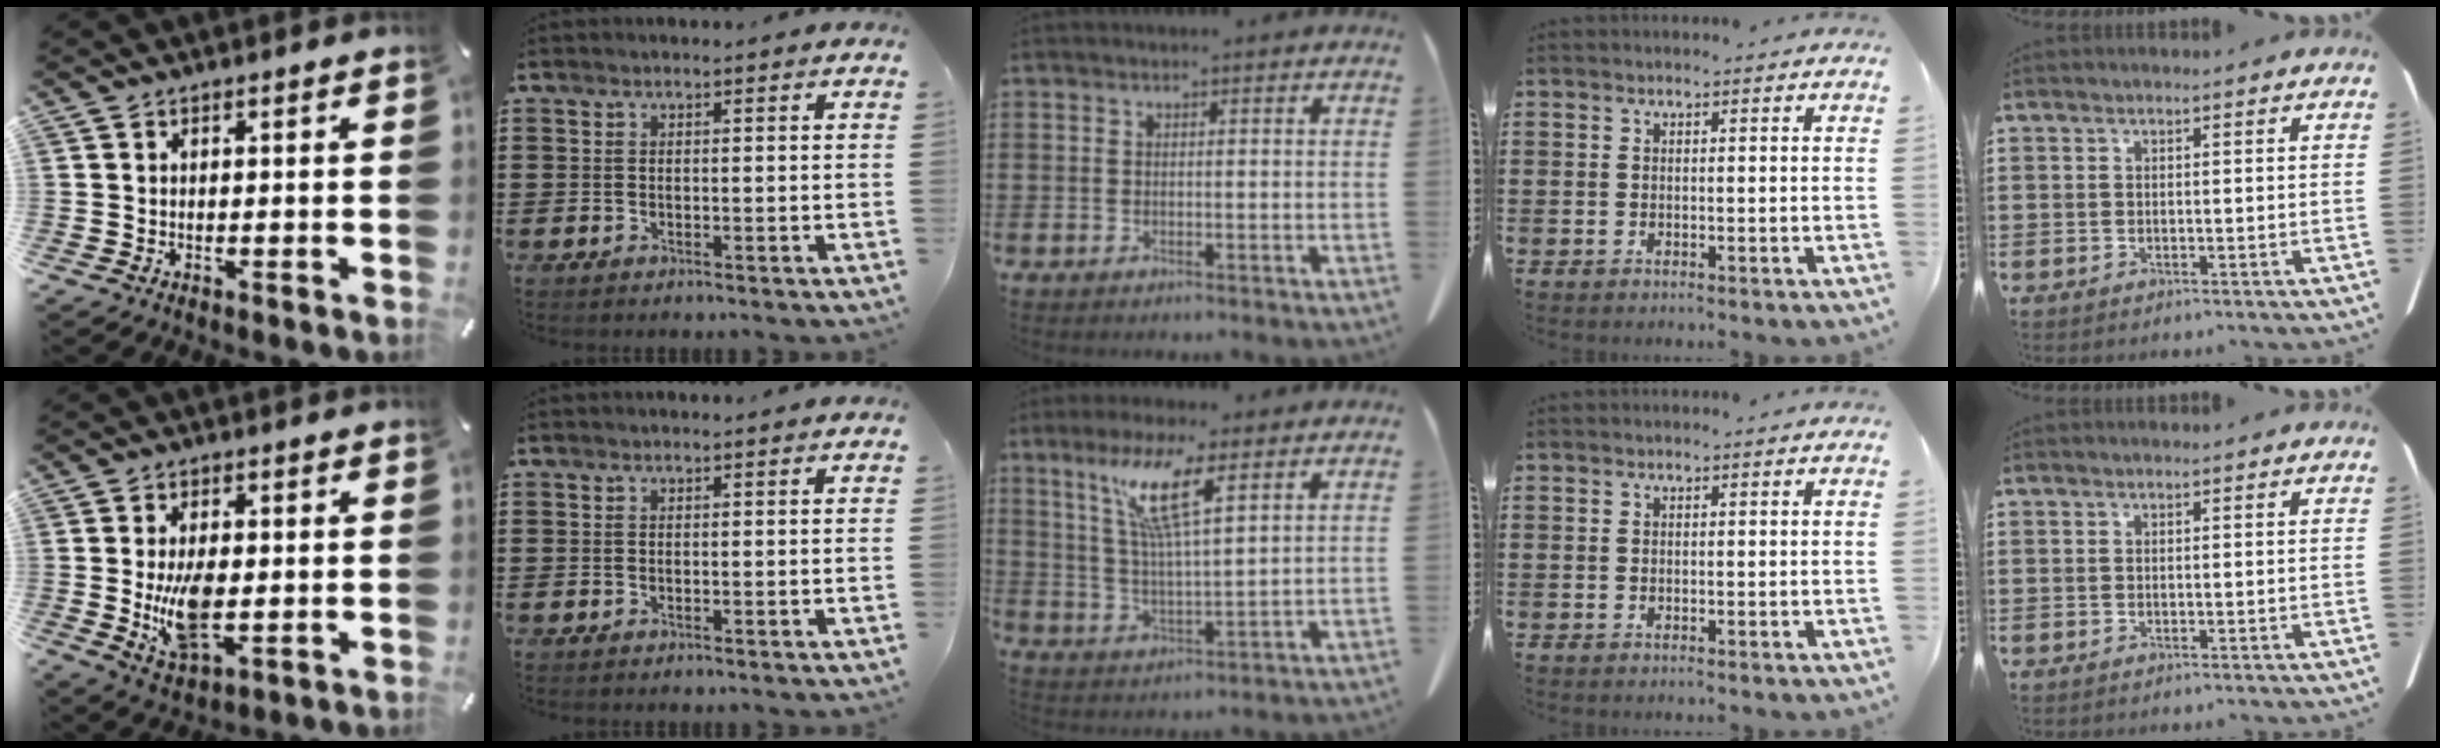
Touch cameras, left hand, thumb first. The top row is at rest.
{"thumb": {"total": 10.5, "force": [-0.6, 5.7, 8.9], "torque": [-0.173, -0.018, -0.013]}, "middle": {"total": 9.4, "force": [5.6, 1.3, 7.5], "torque": [-0.162, -0.004, 0.096]}}